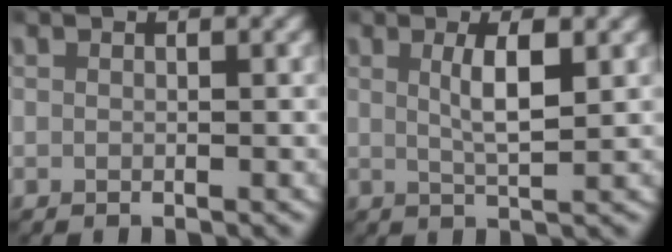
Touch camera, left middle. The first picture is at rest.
{"total": 3.1, "force": [0.8, 0.5, 2.9], "torque": [-0.052, -0.003, 0.019]}